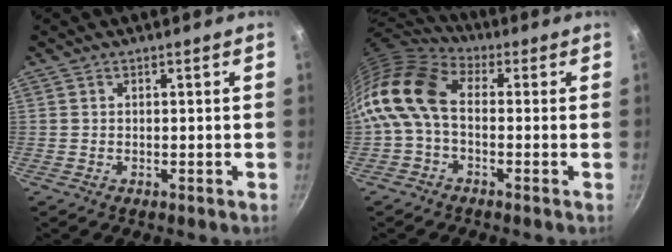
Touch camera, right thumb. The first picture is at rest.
{"total": 13.3, "force": [-1.1, 8.5, 10.3], "torque": [-0.202, 0.030, -0.042]}